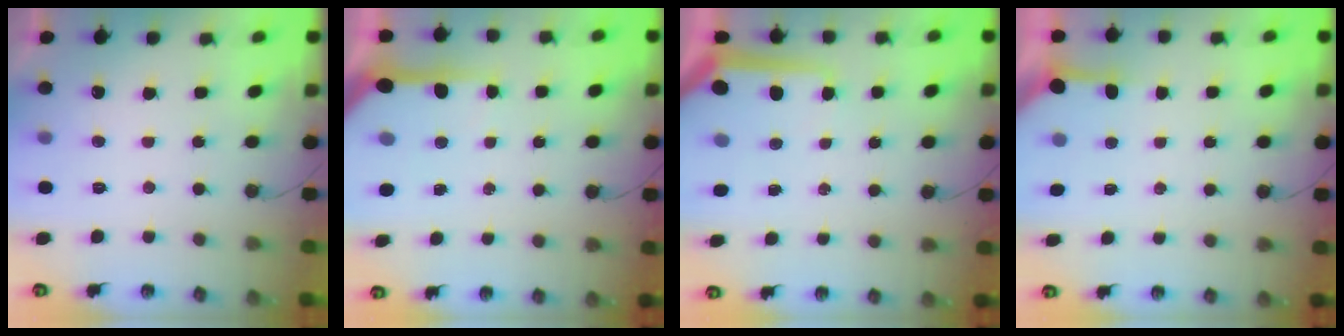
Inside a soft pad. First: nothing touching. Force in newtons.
{"total": 10.2, "press": 10.2, "slide": 1.2}
{"total": 8.3, "press": 8.3, "slide": 0.7}
{"total": 3.3, "press": 3.2, "slide": 0.5}